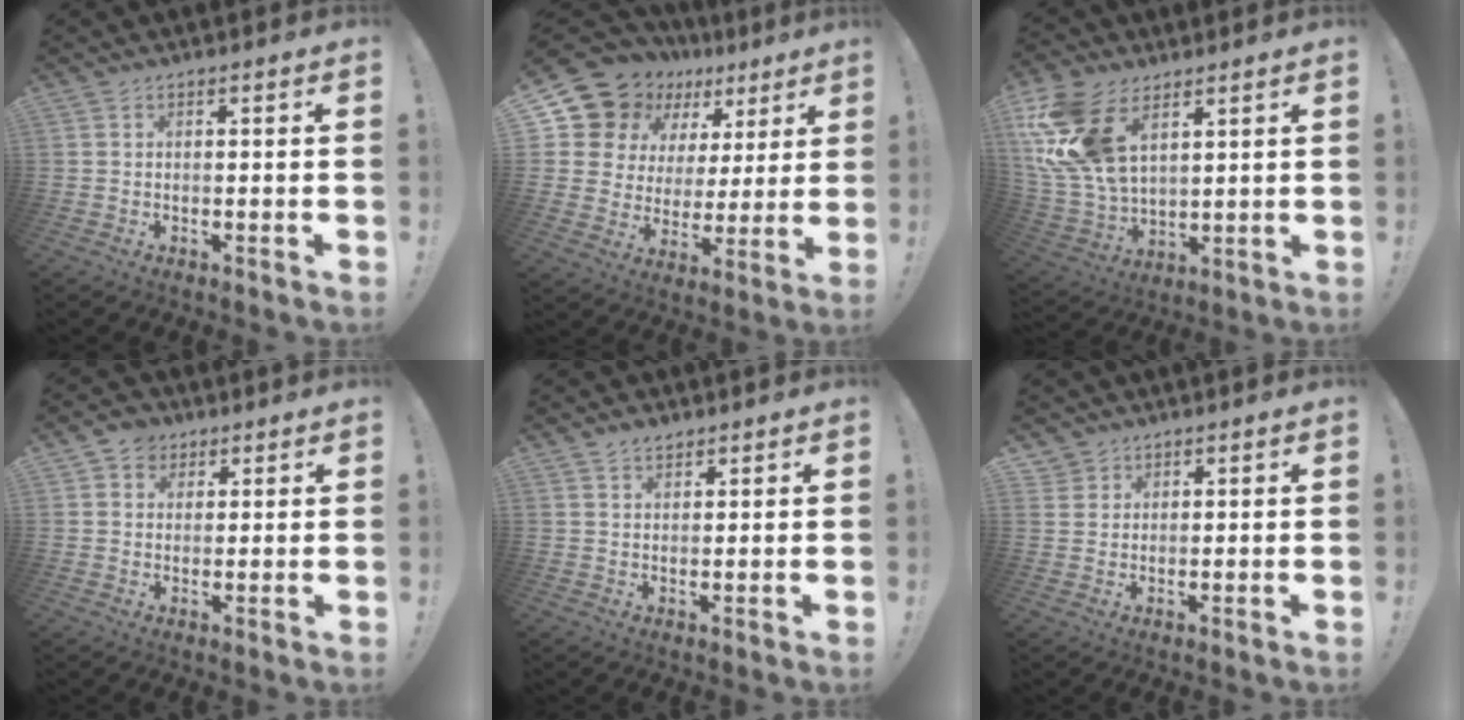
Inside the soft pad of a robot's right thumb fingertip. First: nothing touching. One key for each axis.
{"total": 15.2, "fx": 11.3, "fy": 9.0, "fz": 4.8, "tx": -0.099, "ty": -0.081, "tz": 0.223}
{"total": 18.6, "fx": 8.2, "fy": 11.4, "fz": 12.1, "tx": -0.262, "ty": -0.033, "tz": 0.160}
{"total": 4.4, "fx": 1.9, "fy": 3.9, "fz": 1.0, "tx": -0.010, "ty": -0.006, "tz": 0.035}
{"total": 2.5, "fx": 2.1, "fy": 1.2, "fz": 0.5, "tx": -0.001, "ty": -0.013, "tz": 0.037}
{"total": 2.3, "fx": 1.7, "fy": 1.6, "fz": 0.1, "tx": -0.001, "ty": -0.012, "tz": 0.030}